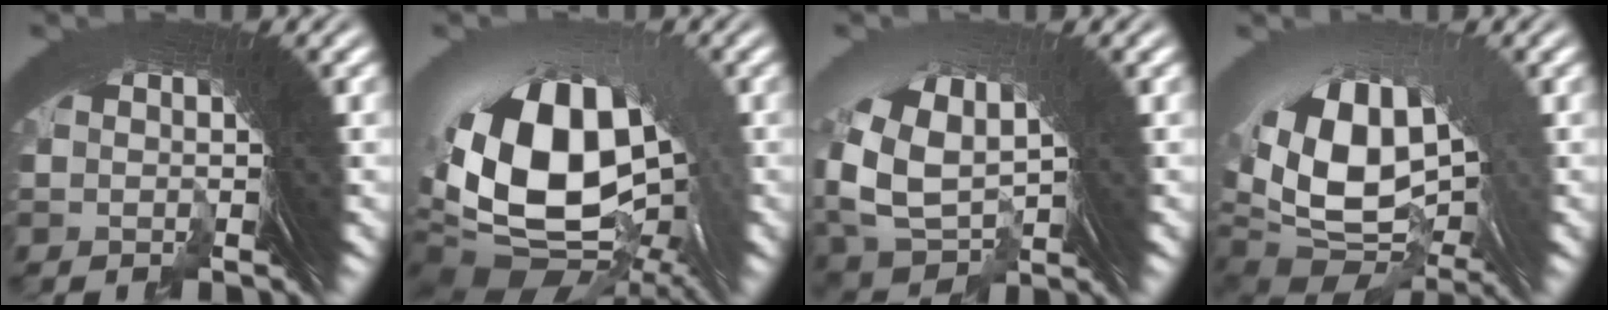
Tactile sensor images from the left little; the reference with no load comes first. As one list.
[{"total": 13.0, "force": [-2.3, 8.5, 9.7], "torque": [-0.203, -0.054, -0.006]}, {"total": 5.1, "force": [-0.1, 3.9, 3.3], "torque": [-0.091, -0.018, 0.017]}, {"total": 9.4, "force": [-1.4, 6.3, 6.9], "torque": [-0.156, -0.042, 0.010]}]